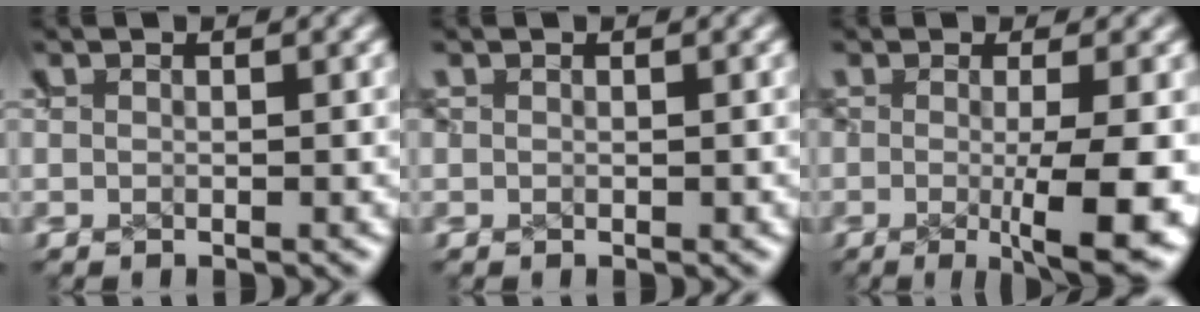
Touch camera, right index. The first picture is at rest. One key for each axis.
{"total": 0.0}
{"total": 6.4, "fx": -2.7, "fy": 1.4, "fz": 5.6, "tx": -0.053, "ty": -0.012, "tz": -0.033}